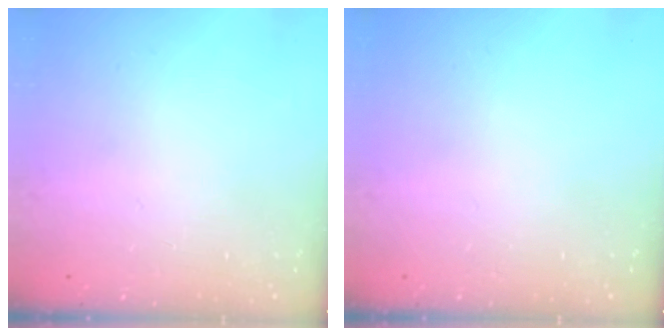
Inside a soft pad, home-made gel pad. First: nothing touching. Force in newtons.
{"total": 0.0}